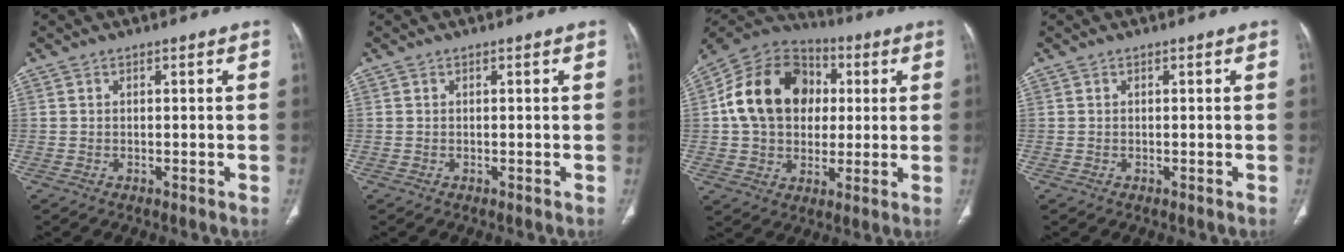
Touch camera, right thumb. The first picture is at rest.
{"total": 0.0}
{"total": 18.9, "force": [2.5, 14.7, 11.6], "torque": [-0.182, 0.021, 0.038]}
{"total": 0.0}